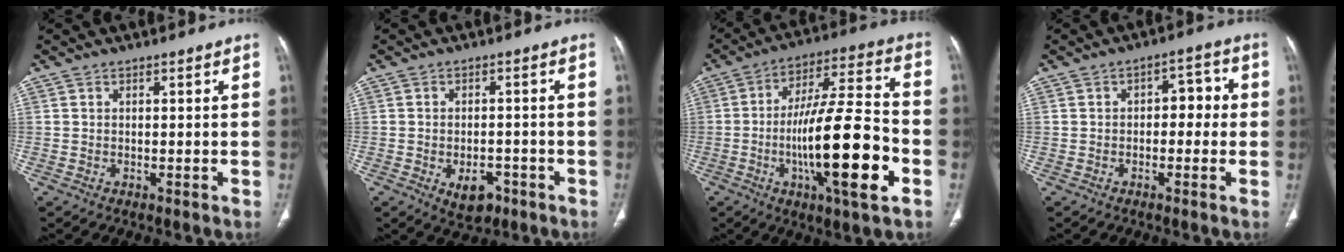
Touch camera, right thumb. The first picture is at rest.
{"total": 5.6, "force": [-2.6, 3.4, 3.6], "torque": [-0.043, 0.012, -0.030]}
{"total": 21.7, "force": [-5.9, 4.9, 20.3], "torque": [-0.344, 0.024, -0.092]}
{"total": 5.2, "force": [-0.2, 3.3, 4.0], "torque": [-0.021, 0.023, -0.013]}